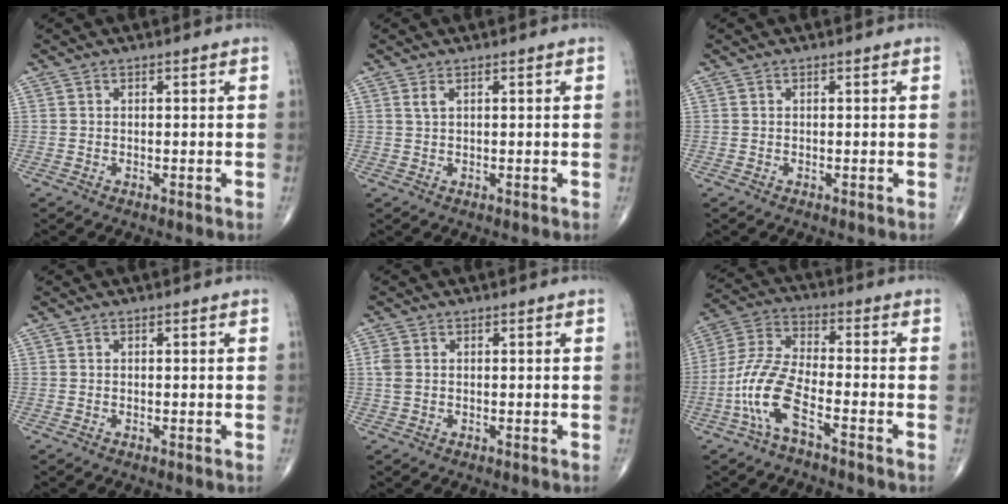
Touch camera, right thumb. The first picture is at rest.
{"total": 1.0, "force": [0.5, 0.3, 0.8], "torque": [-0.020, 0.005, 0.013]}
{"total": 0.0}
{"total": 0.0}
{"total": 1.9, "force": [0.2, 1.3, 1.4], "torque": [-0.046, 0.003, 0.005]}
{"total": 11.0, "force": [-5.2, 3.6, 9.0], "torque": [-0.210, 0.036, -0.106]}